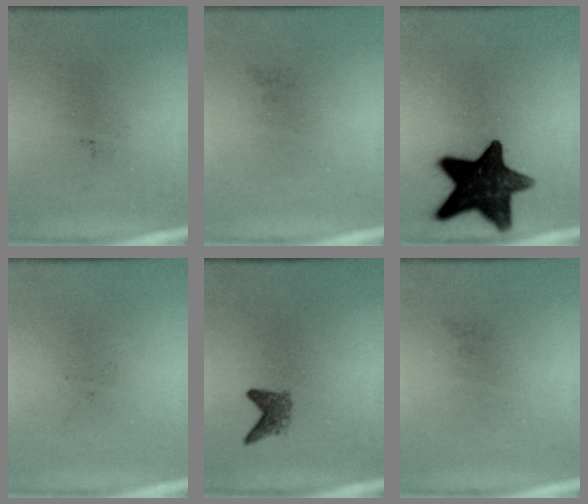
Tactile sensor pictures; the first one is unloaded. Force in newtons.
{"total": 0.0}
{"total": 14.9}
{"total": 0.0}
{"total": 2.0}
{"total": 0.0}